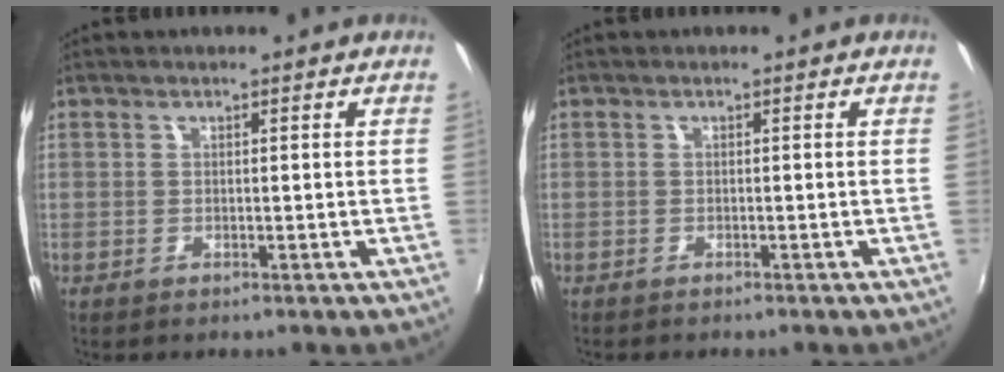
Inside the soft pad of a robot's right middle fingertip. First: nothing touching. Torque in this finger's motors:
{"motor_torque": [0.59, -0.73, 0.00, 0.02]}